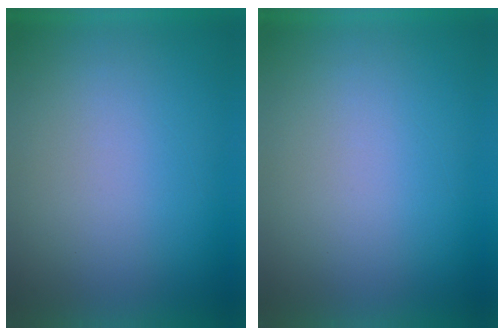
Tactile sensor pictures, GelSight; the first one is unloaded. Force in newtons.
{"total": 0.0}